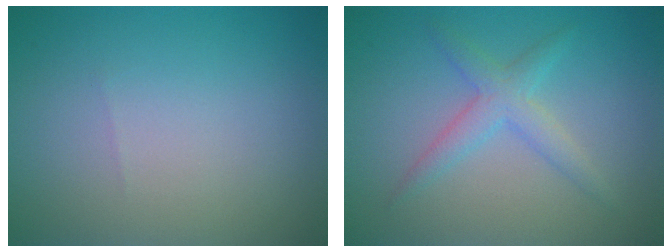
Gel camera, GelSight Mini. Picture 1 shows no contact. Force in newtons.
{"total": 2.6, "press": 2.6, "slide": 0.0}